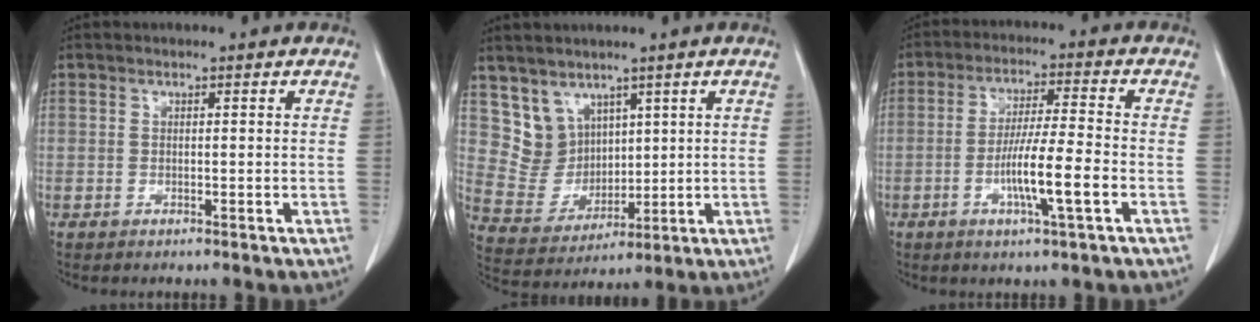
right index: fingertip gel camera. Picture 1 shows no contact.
{"total": 7.0, "force": [4.3, 5.5, 0.6], "torque": [-0.027, 0.017, 0.103]}
{"total": 9.1, "force": [-2.8, 0.0, 8.6], "torque": [-0.156, -0.006, -0.054]}